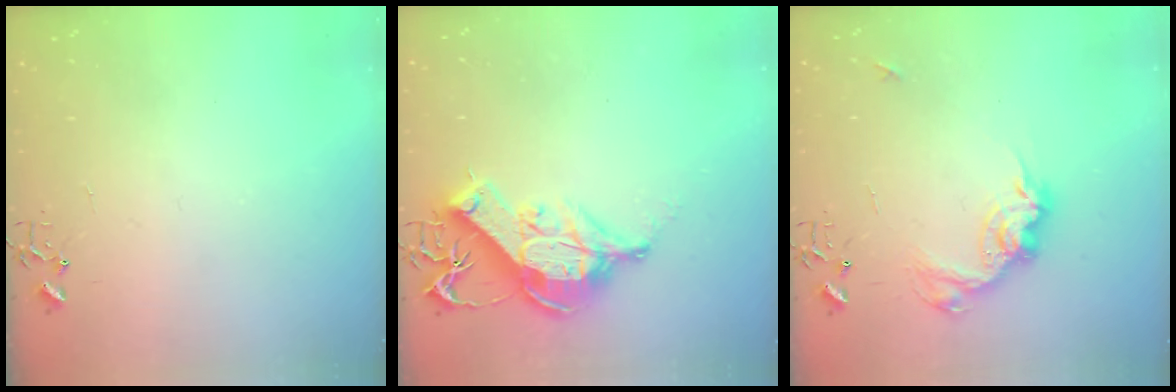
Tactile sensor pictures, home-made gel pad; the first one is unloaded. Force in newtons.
{"total": 13.7, "press": 13.5, "slide": 2.2}
{"total": 14.4, "press": 14.3, "slide": 1.1}